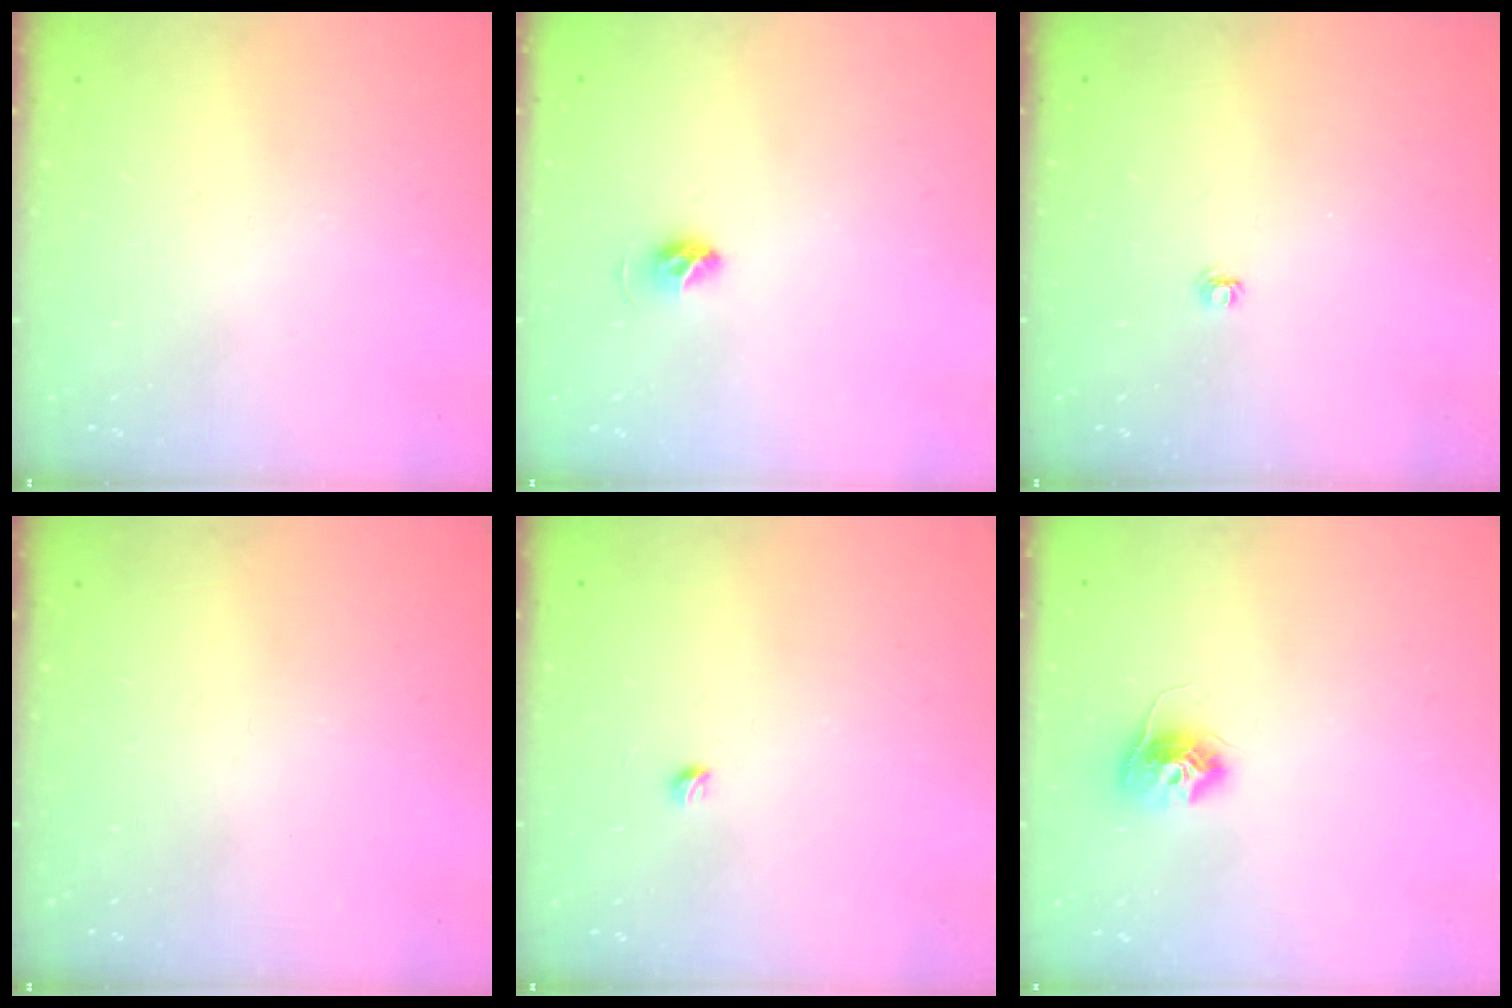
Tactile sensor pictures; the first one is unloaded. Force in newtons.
{"total": 5.4, "press": 5.2, "slide": 1.2}
{"total": 4.1, "press": 4.1, "slide": 0.5}
{"total": 0.0}
{"total": 2.9, "press": 2.9, "slide": 0.4}
{"total": 10.2, "press": 10.1, "slide": 0.7}